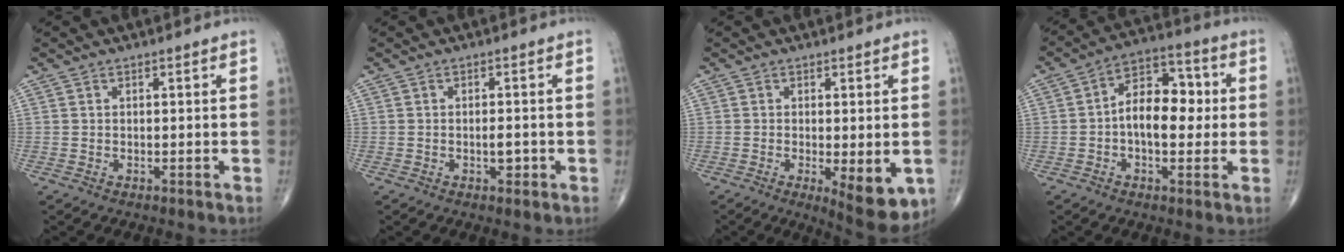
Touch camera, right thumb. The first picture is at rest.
{"total": 2.1, "force": [-0.6, 1.0, 1.7], "torque": [-0.022, 0.002, -0.009]}
{"total": 8.8, "force": [-2.4, 2.9, 8.0], "torque": [-0.104, -0.020, -0.029]}
{"total": 11.6, "force": [-0.2, 7.0, 9.3], "torque": [-0.119, 0.031, -0.011]}